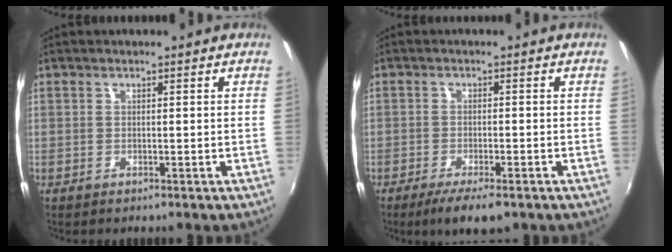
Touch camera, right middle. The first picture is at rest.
{"total": 6.2, "force": [-4.4, 1.4, 4.2], "torque": [-0.090, -0.023, -0.073]}